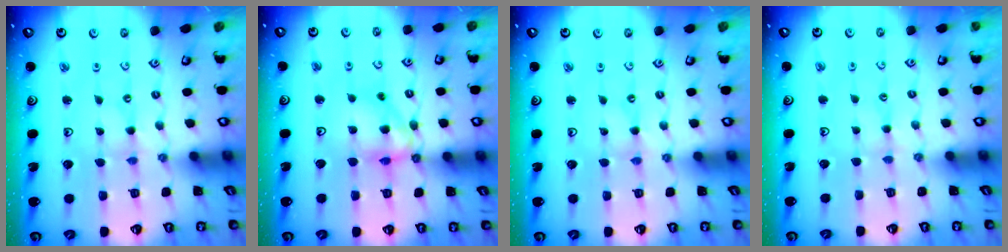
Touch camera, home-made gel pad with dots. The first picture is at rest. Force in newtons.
{"total": 12.6, "press": 12.5, "slide": 1.2}
{"total": 0.0}
{"total": 1.8, "press": 1.8, "slide": 0.3}